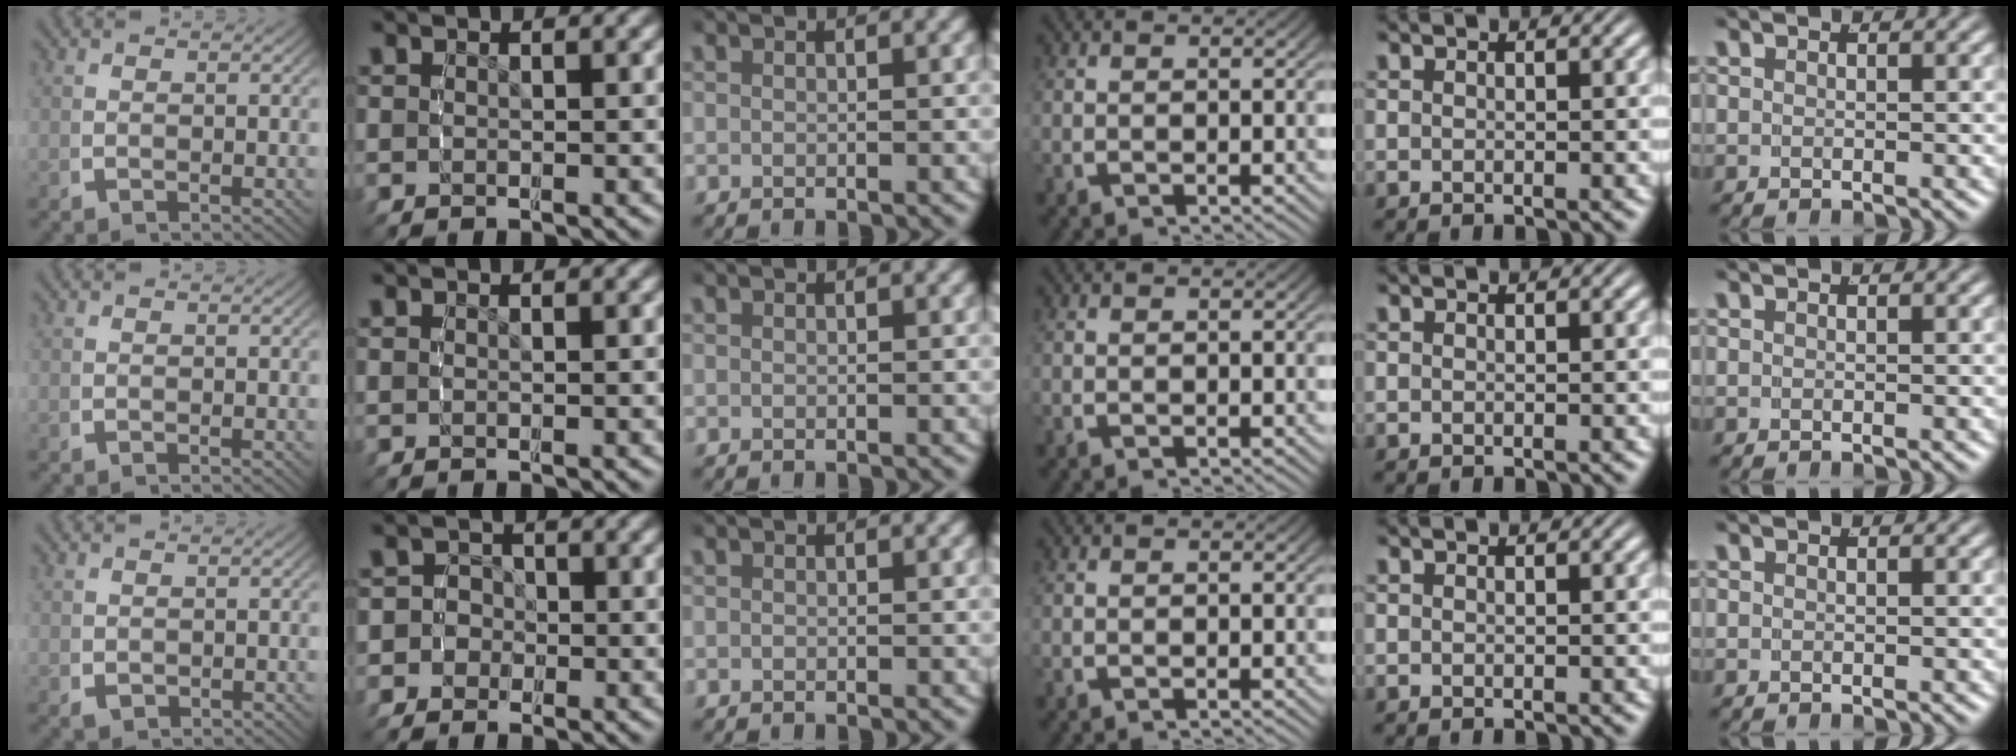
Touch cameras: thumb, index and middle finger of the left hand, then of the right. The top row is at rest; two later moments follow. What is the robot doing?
{"motion": "grasp_and_lifting", "object": "backpack"}